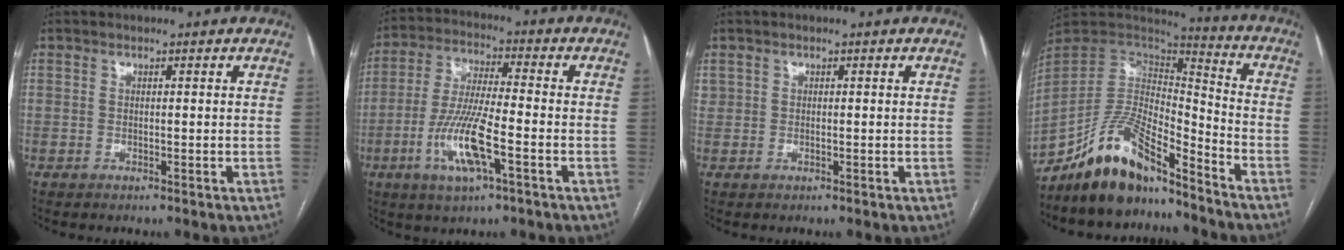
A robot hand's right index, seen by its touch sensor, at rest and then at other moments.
{"total": 11.4, "force": [-4.1, 1.7, 10.5], "torque": [-0.215, -0.009, -0.077]}
{"total": 1.3, "force": [0.5, 1.1, 0.3], "torque": [0.001, 0.011, 0.009]}
{"total": 13.8, "force": [-11.5, 3.6, 6.7], "torque": [-0.120, 0.032, -0.211]}